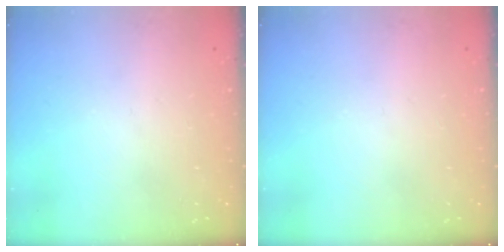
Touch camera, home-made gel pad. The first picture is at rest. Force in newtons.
{"total": 0.0}